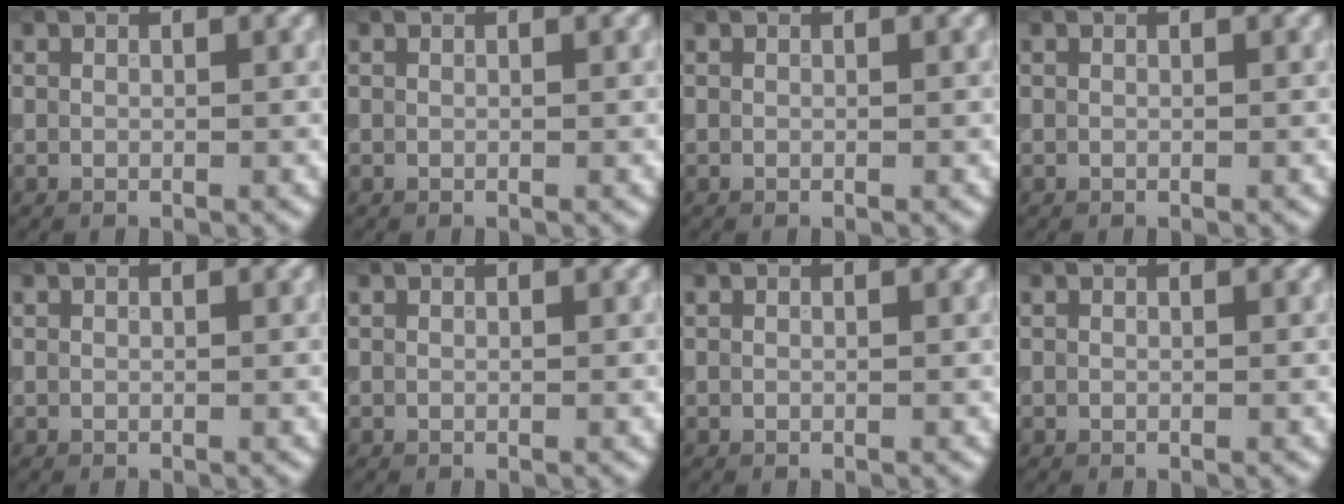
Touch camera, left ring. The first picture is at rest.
{"total": 0.0}
{"total": 0.0}
{"total": 0.0}
{"total": 0.0}
{"total": 0.0}
{"total": 0.0}
{"total": 0.0}